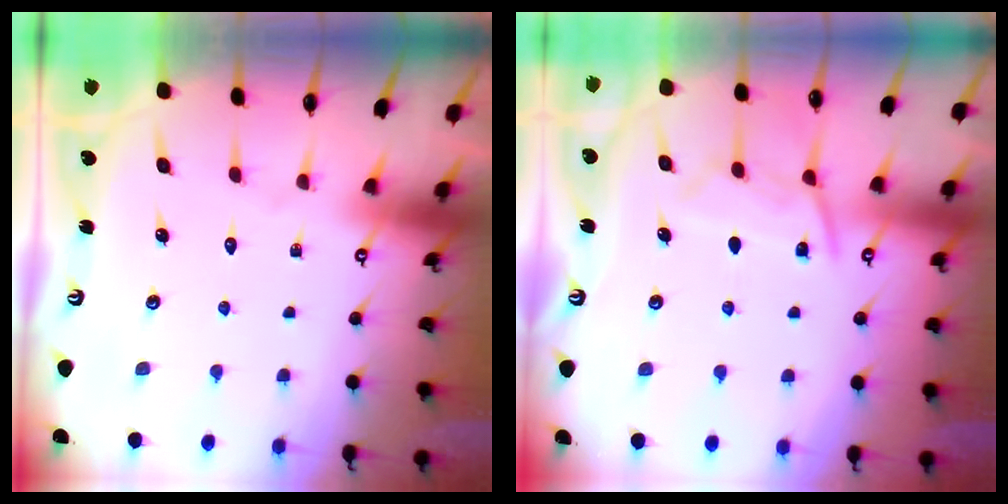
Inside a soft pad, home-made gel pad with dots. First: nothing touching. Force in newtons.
{"total": 10.3, "press": 10.3, "slide": 1.0}